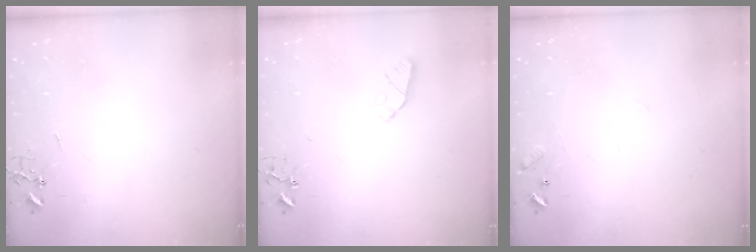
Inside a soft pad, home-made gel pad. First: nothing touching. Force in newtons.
{"total": 5.2, "press": 5.2, "slide": 0.7}
{"total": 8.4, "press": 8.4, "slide": 0.5}